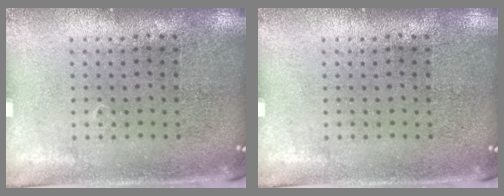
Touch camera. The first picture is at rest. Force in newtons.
{"total": 0.0}